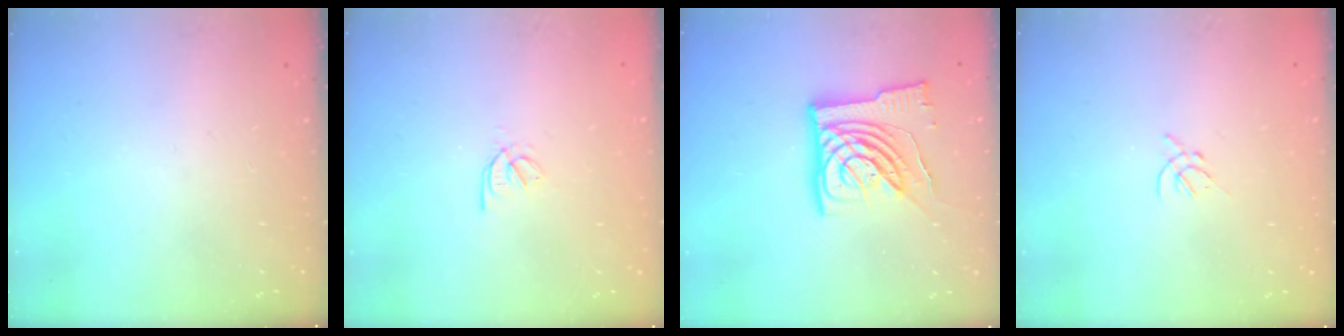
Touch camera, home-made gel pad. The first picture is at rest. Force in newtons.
{"total": 2.5, "press": 2.4, "slide": 0.5}
{"total": 14.1, "press": 13.9, "slide": 2.0}
{"total": 1.4, "press": 1.3, "slide": 0.5}